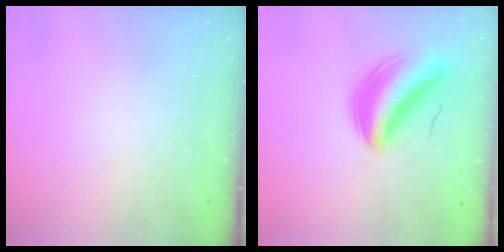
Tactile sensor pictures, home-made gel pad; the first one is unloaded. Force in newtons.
{"total": 7.8, "press": 7.2, "slide": 2.8}